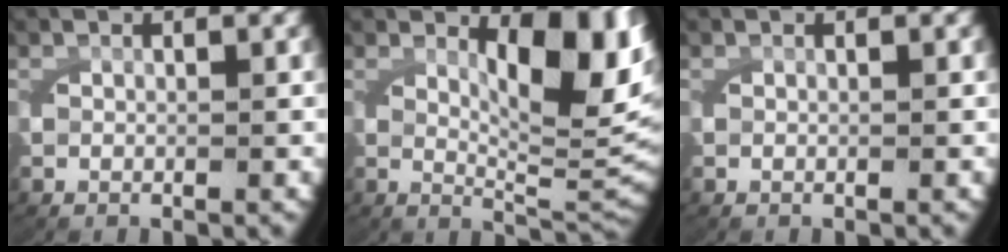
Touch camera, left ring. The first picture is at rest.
{"total": 9.3, "force": [2.7, 3.8, 8.1], "torque": [-0.101, -0.010, 0.040]}
{"total": 0.0}